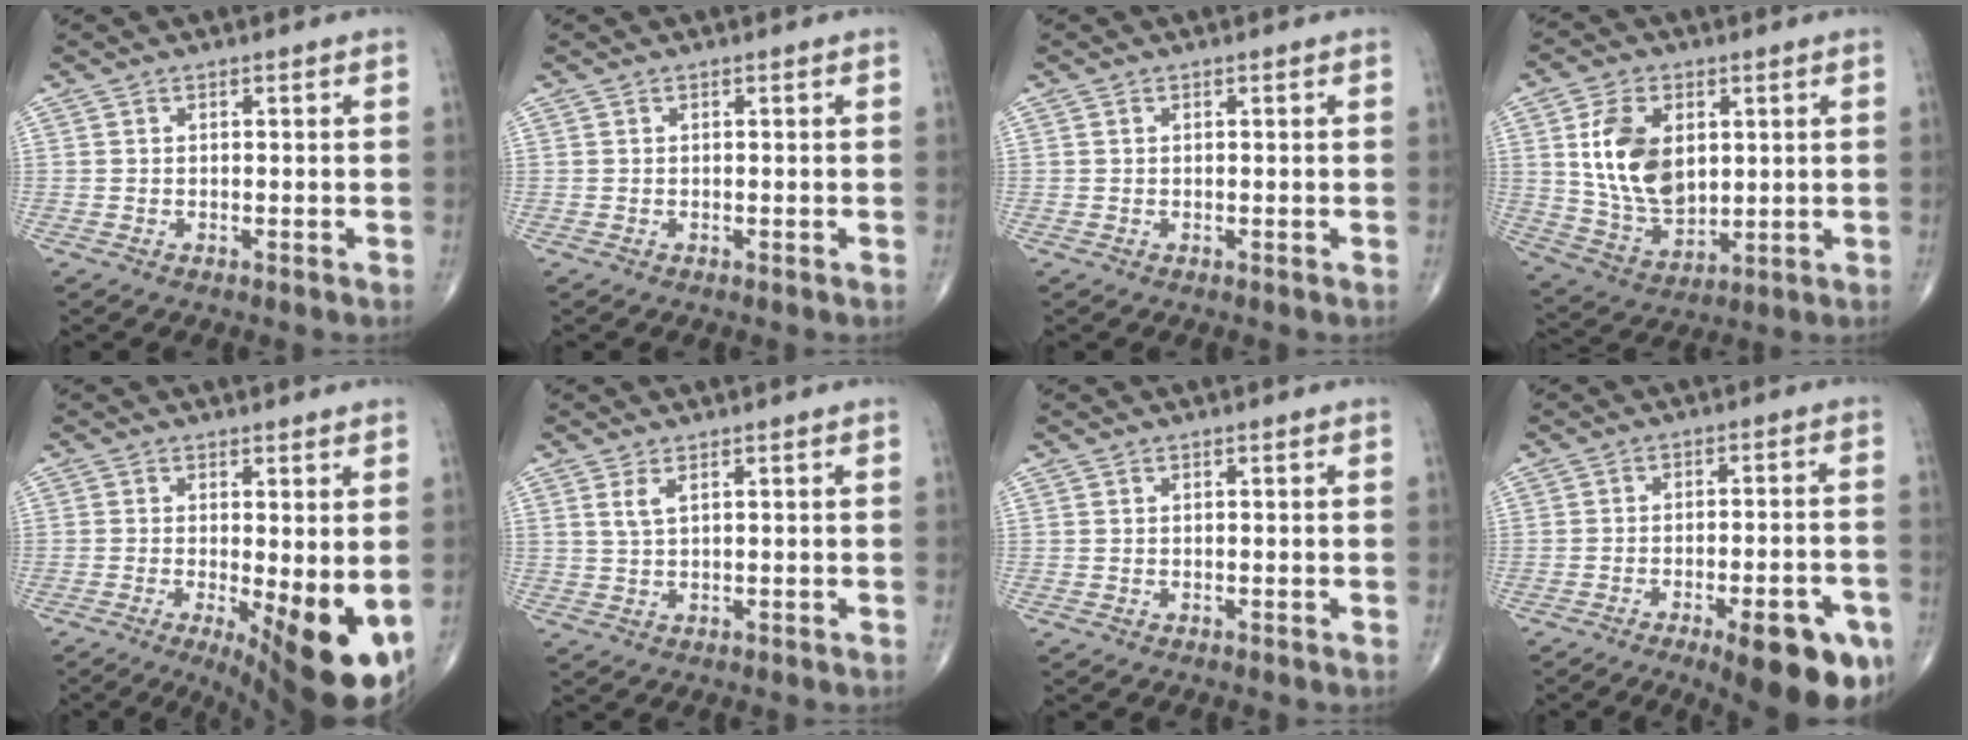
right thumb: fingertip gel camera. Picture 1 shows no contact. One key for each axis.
{"total": 0.0}
{"total": 0.0}
{"total": 14.9, "fx": 3.2, "fy": 9.5, "fz": 11.1, "tx": -0.183, "ty": -0.018, "tz": 0.071}
{"total": 13.9, "fx": -3.1, "fy": 4.4, "fz": 12.8, "tx": -0.156, "ty": -0.024, "tz": -0.029}
{"total": 2.2, "fx": 1.1, "fy": 0.7, "fz": 1.8, "tx": -0.043, "ty": 0.000, "tz": 0.029}
{"total": 0.0}
{"total": 15.6, "fx": -7.9, "fy": 4.8, "fz": 12.5, "tx": -0.111, "ty": 0.031, "tz": -0.098}